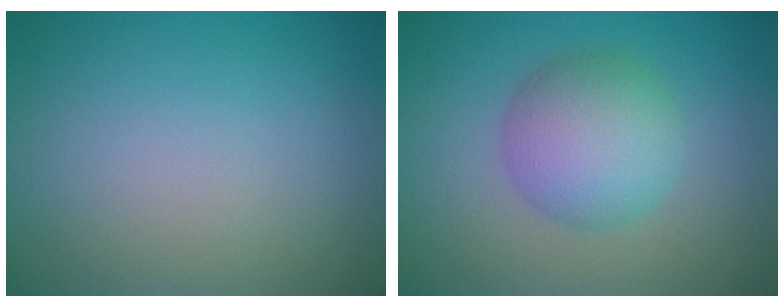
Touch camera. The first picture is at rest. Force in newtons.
{"total": 5.3, "press": 5.3, "slide": 0.1}